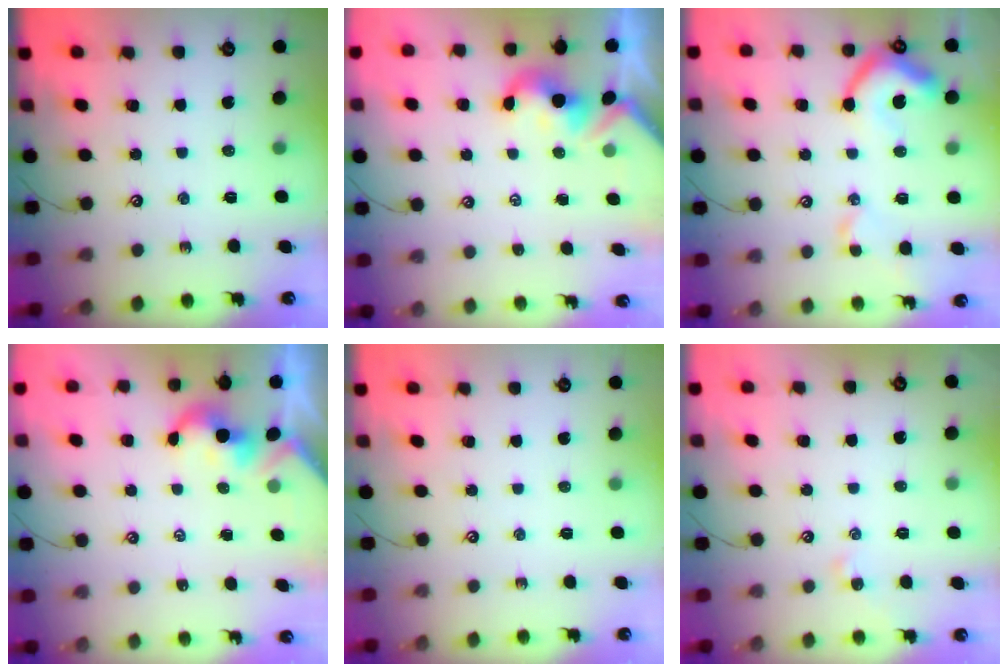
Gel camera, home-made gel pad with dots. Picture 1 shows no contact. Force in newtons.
{"total": 1.6, "press": 1.5, "slide": 0.6}
{"total": 10.9, "press": 10.7, "slide": 1.7}
{"total": 2.2, "press": 2.1, "slide": 0.3}
{"total": 0.0}
{"total": 1.1, "press": 1.0, "slide": 0.4}